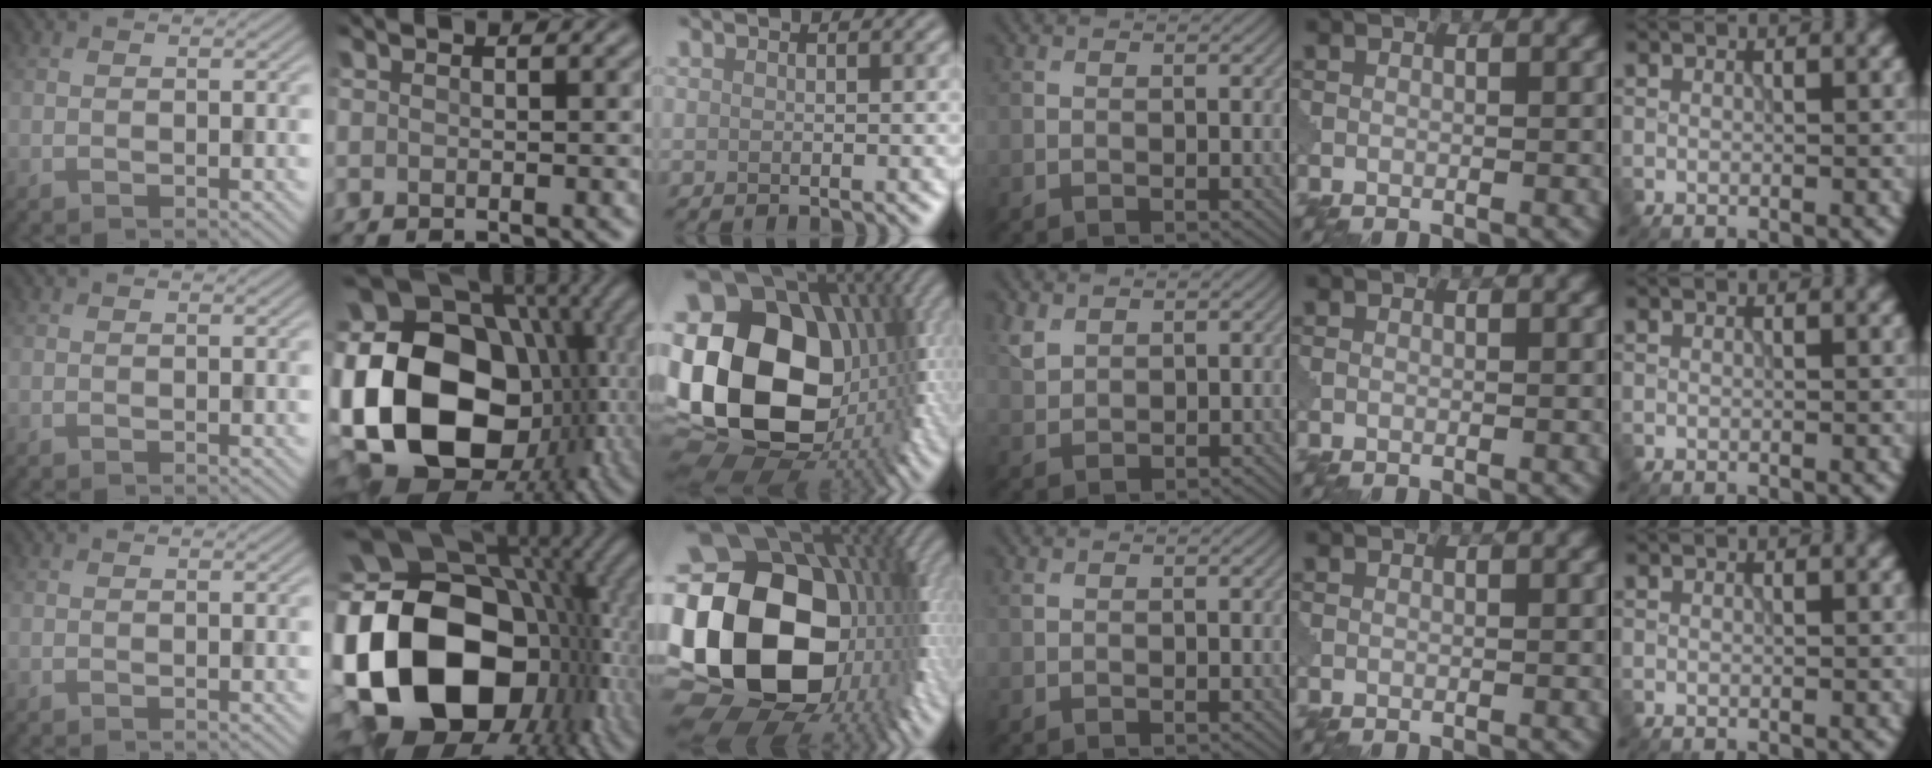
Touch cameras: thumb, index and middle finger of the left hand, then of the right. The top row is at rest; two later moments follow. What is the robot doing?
{"motion": "disassemble", "object": "puzzle pieces"}